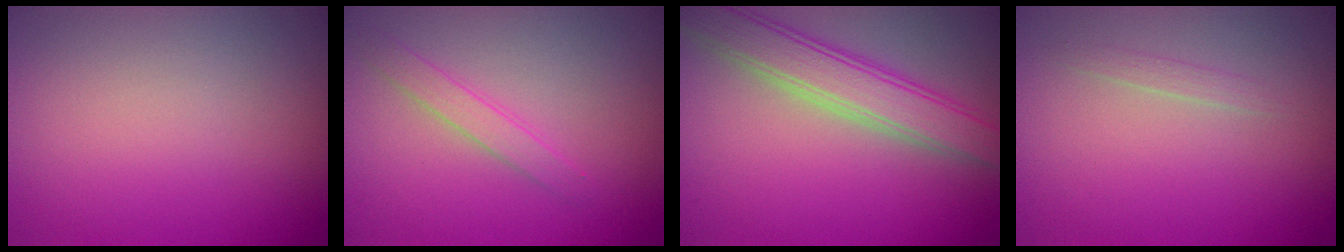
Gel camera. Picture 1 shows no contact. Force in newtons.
{"total": 1.6, "press": 1.6, "slide": 0.0}
{"total": 4.9, "press": 4.9, "slide": 0.3}
{"total": 0.7, "press": 0.7, "slide": 0.1}